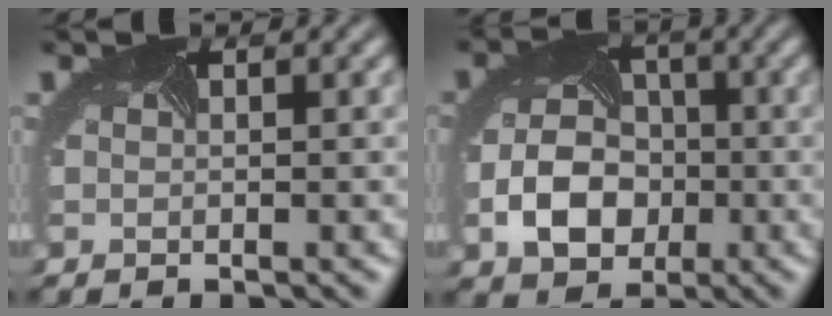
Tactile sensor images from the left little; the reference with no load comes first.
{"total": 5.1, "force": [-1.6, 4.1, 2.7], "torque": [-0.066, -0.009, -0.021]}